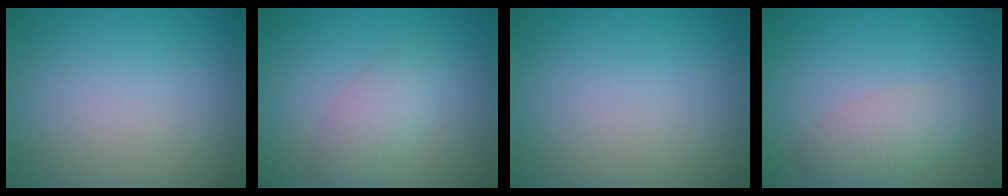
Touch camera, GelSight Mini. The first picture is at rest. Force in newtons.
{"total": 2.8, "press": 2.8, "slide": 0.1}
{"total": 0.0}
{"total": 2.8, "press": 2.8, "slide": 0.1}